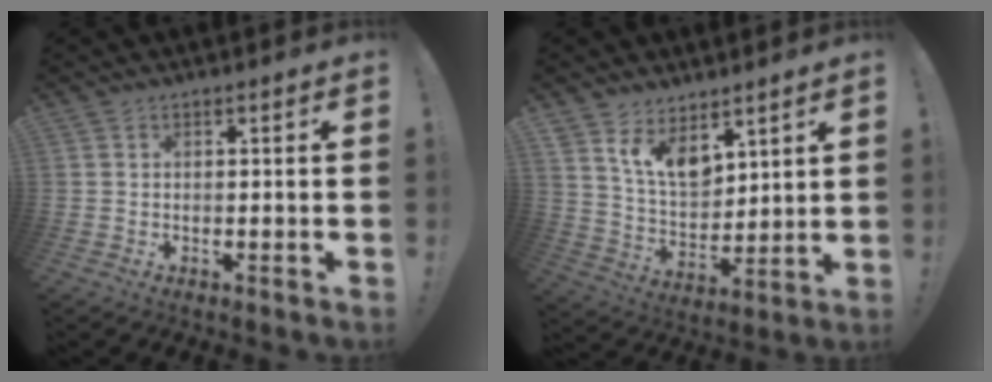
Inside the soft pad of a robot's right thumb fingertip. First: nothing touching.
{"total": 10.8, "force": [7.2, 6.3, 5.0], "torque": [-0.096, -0.048, 0.142]}